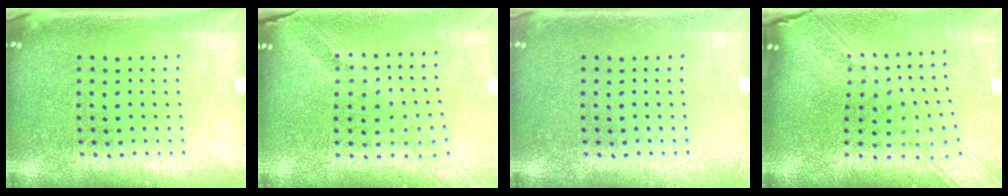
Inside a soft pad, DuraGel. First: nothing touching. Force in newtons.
{"total": 1.1, "press": 1.1, "slide": 0.1}
{"total": 0.9, "press": 0.9, "slide": 0.2}
{"total": 3.5, "press": 2.7, "slide": 2.3}